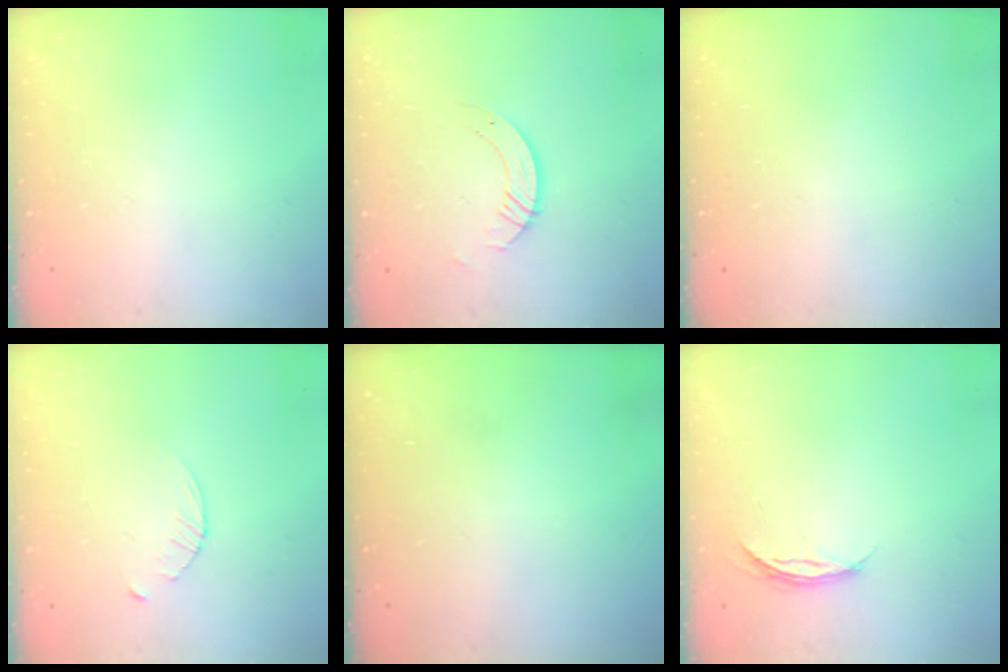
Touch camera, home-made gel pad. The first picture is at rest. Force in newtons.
{"total": 3.7, "press": 3.6, "slide": 0.4}
{"total": 0.0}
{"total": 3.2, "press": 3.2, "slide": 0.5}
{"total": 0.0}
{"total": 4.2, "press": 4.1, "slide": 0.5}